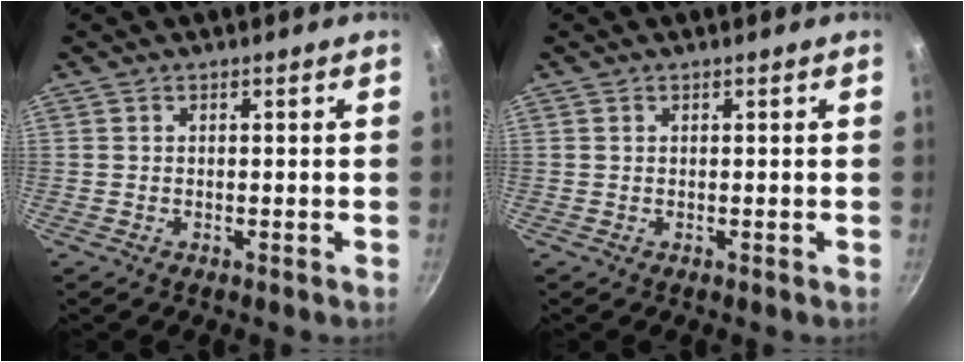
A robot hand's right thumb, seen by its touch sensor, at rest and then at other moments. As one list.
[{"total": 0.0}]